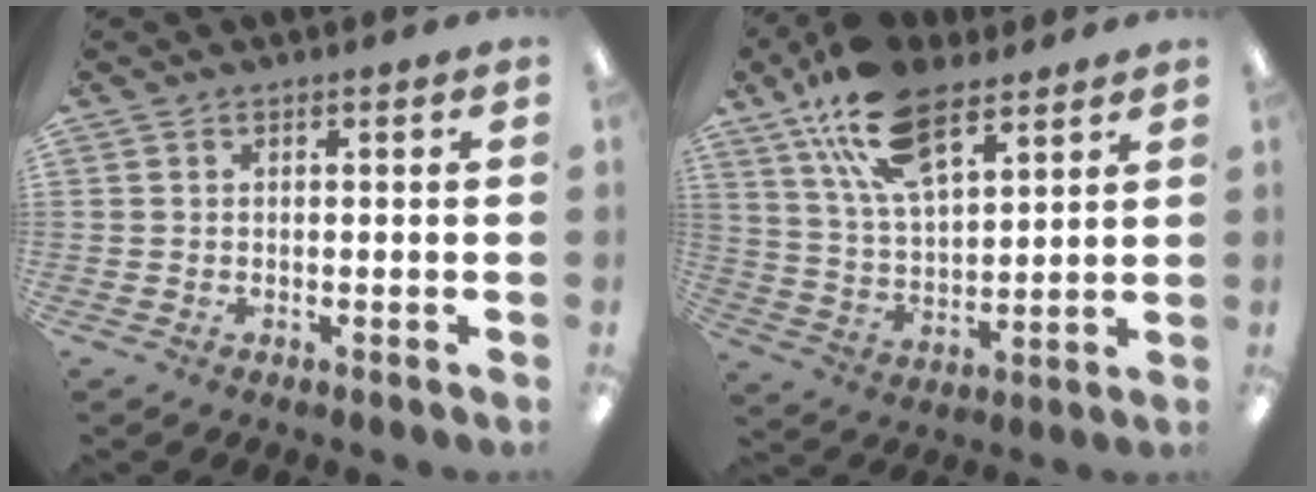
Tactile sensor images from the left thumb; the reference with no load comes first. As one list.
[{"total": 18.7, "force": [11.3, 9.1, 11.8], "torque": [-0.219, -0.034, 0.204]}]